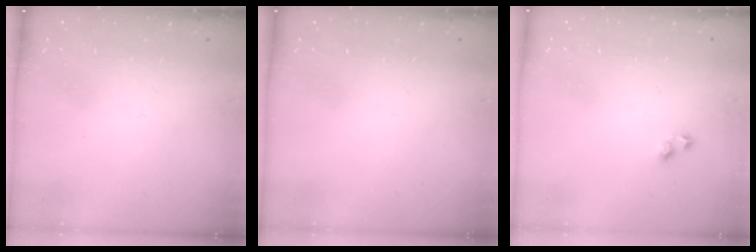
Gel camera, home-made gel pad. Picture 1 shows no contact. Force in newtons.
{"total": 0.0}
{"total": 2.4, "press": 2.0, "slide": 1.3}